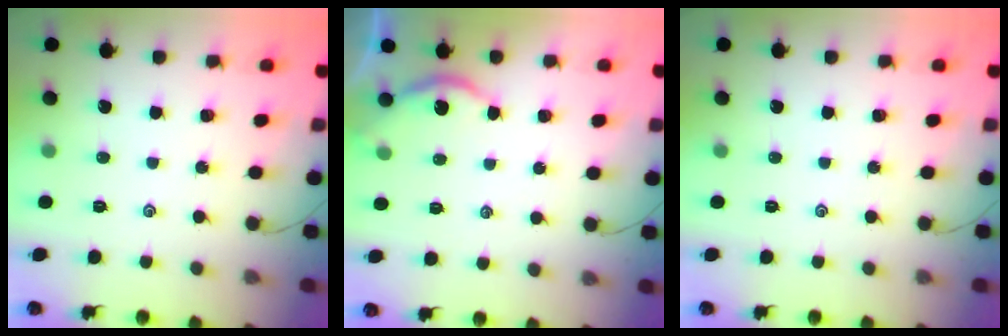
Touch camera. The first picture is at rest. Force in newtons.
{"total": 5.5, "press": 5.5, "slide": 0.4}
{"total": 0.0}